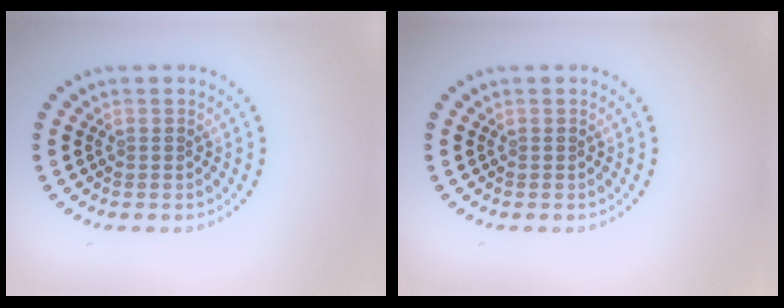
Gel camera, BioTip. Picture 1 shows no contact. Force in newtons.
{"total": 0.0}